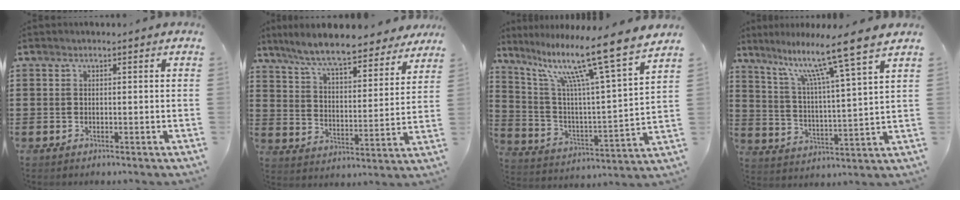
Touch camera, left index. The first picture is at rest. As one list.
[{"total": 8.8, "force": [7.9, 0.7, 3.9], "torque": [-0.107, -0.042, 0.139]}, {"total": 13.4, "force": [9.9, 0.1, 9.1], "torque": [-0.192, -0.068, 0.151]}, {"total": 11.4, "force": [8.7, -0.4, 7.3], "torque": [-0.153, -0.048, 0.135]}]